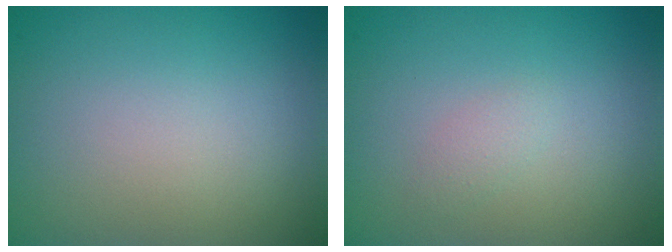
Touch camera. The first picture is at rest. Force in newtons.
{"total": 0.8, "press": 0.8, "slide": 0.0}